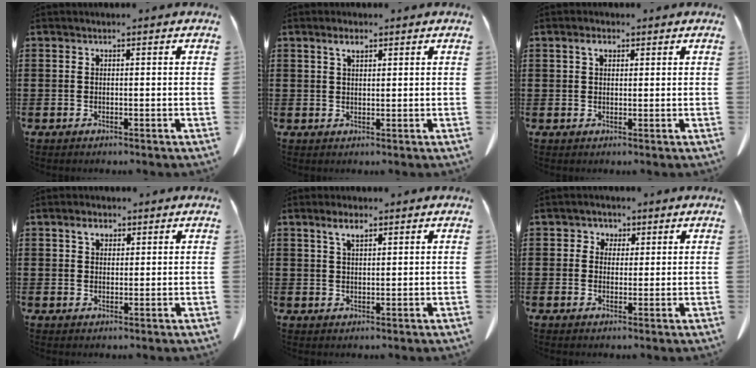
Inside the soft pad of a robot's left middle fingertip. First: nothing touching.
{"total": 2.4, "force": [1.4, 0.9, 1.8], "torque": [-0.032, -0.001, 0.025]}
{"total": 2.1, "force": [1.1, 1.1, 1.4], "torque": [-0.025, 0.000, 0.019]}
{"total": 2.7, "force": [1.7, 1.5, 1.4], "torque": [-0.026, 0.001, 0.030]}
{"total": 3.3, "force": [2.1, 0.9, 2.4], "torque": [-0.053, 0.004, 0.037]}
{"total": 2.2, "force": [1.1, 1.9, 0.2], "torque": [-0.016, 0.010, 0.018]}